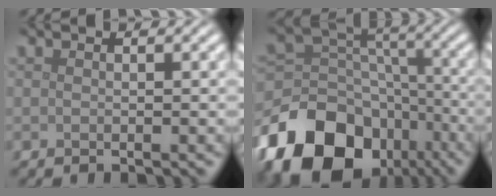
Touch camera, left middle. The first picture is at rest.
{"total": 16.3, "force": [-9.3, 11.3, 7.2], "torque": [-0.176, -0.024, -0.153]}